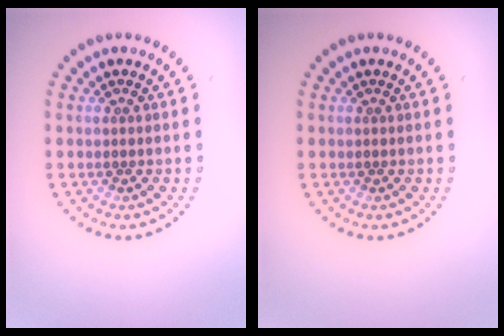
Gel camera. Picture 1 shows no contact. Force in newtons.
{"total": 0.0}